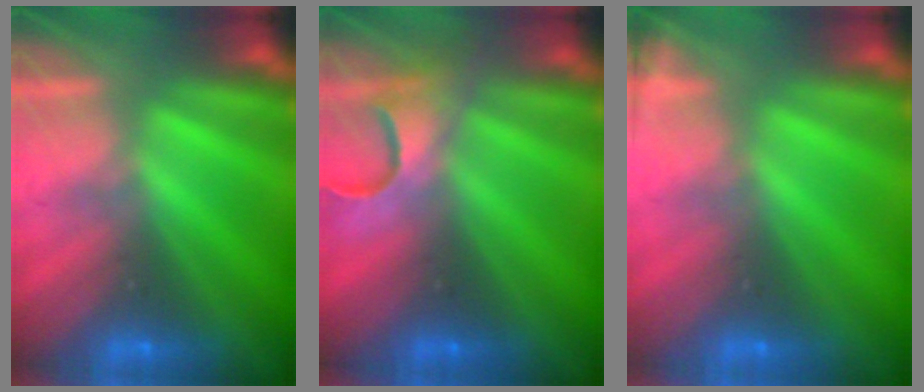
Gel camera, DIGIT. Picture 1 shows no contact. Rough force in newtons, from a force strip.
{"total": 4.7}
{"total": 1.1}